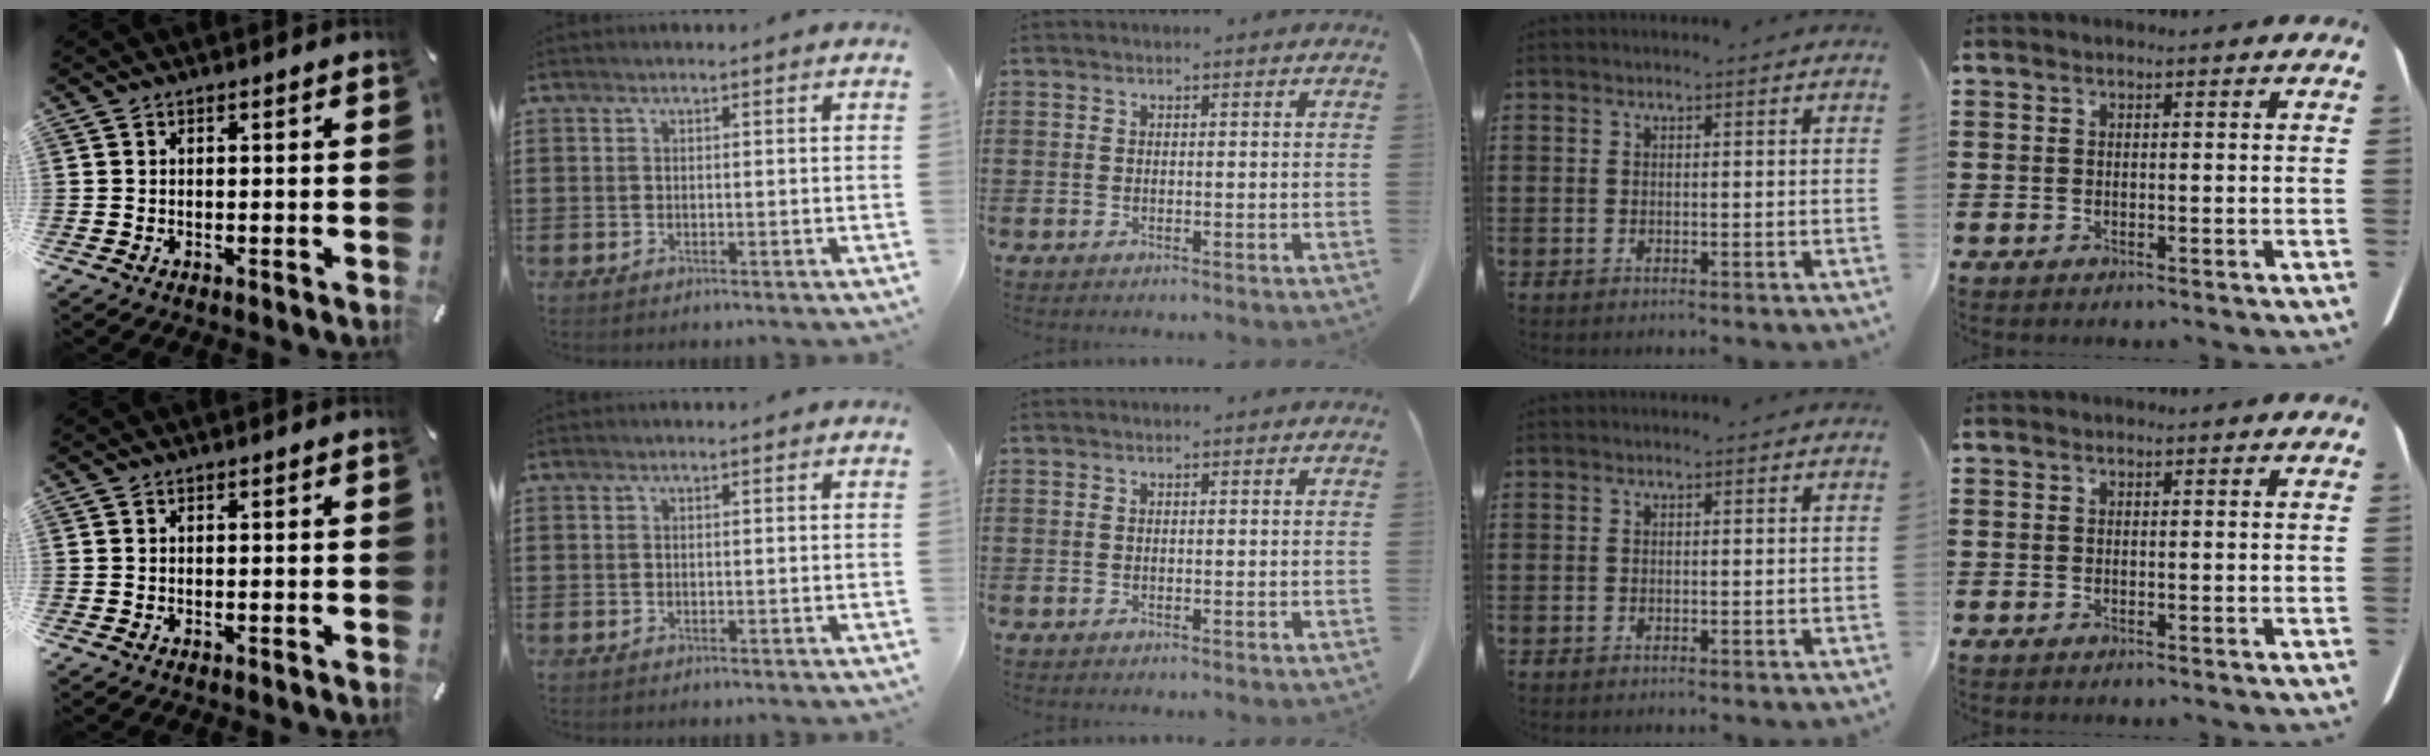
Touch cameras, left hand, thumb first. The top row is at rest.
{}